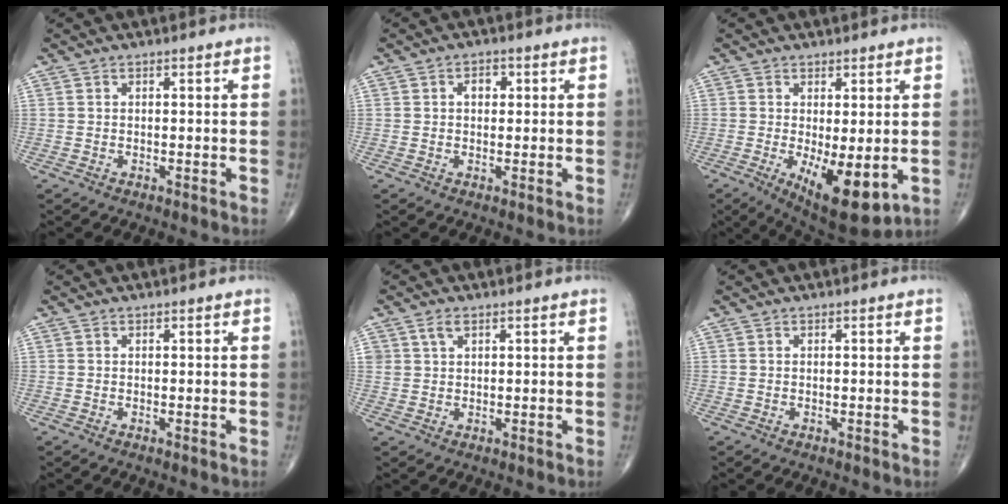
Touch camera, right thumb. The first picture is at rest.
{"total": 2.5, "force": [0.5, 1.8, 1.6], "torque": [-0.014, 0.005, 0.004]}
{"total": 10.7, "force": [-2.3, 3.9, 9.7], "torque": [-0.143, -0.026, -0.021]}
{"total": 0.0}
{"total": 2.3, "force": [1.2, 1.3, 1.3], "torque": [-0.024, -0.002, 0.026]}
{"total": 0.0}